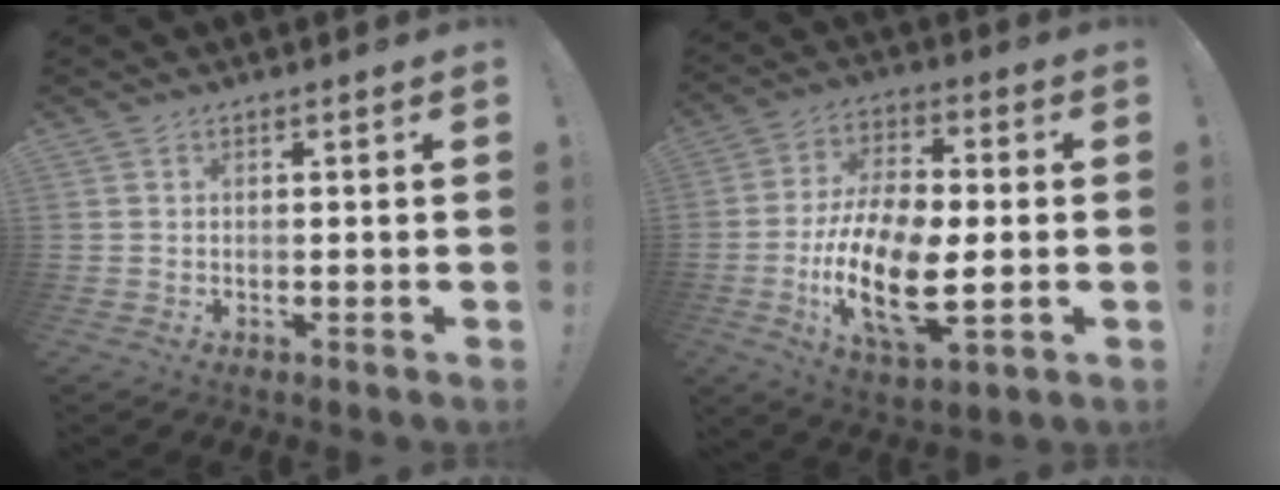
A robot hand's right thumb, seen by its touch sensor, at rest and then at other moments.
{"total": 20.3, "force": [-4.6, 9.6, 17.3], "torque": [-0.338, 0.014, -0.074]}